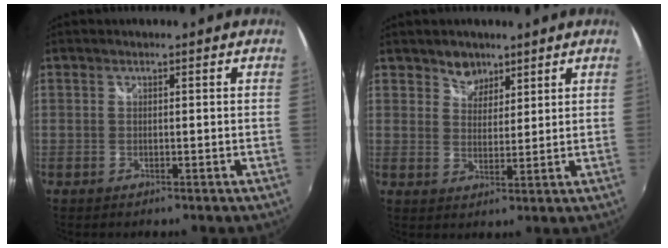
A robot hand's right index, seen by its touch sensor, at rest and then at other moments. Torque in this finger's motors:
{"motor_torque": [0.00, 0.00, 0.00, 0.01]}